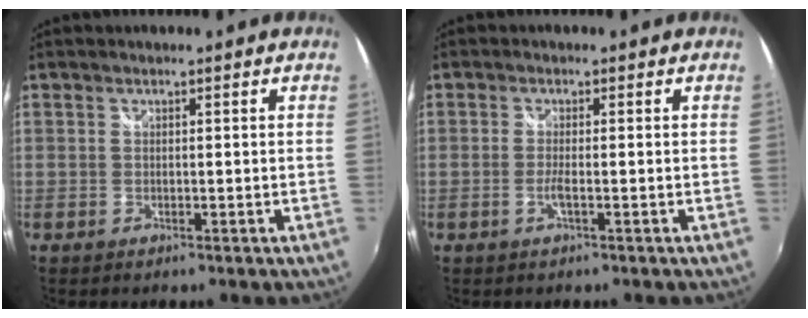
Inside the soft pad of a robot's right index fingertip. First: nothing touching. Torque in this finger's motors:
{"motor_torque": [0.05, 0.03, 0.03, 0.01]}